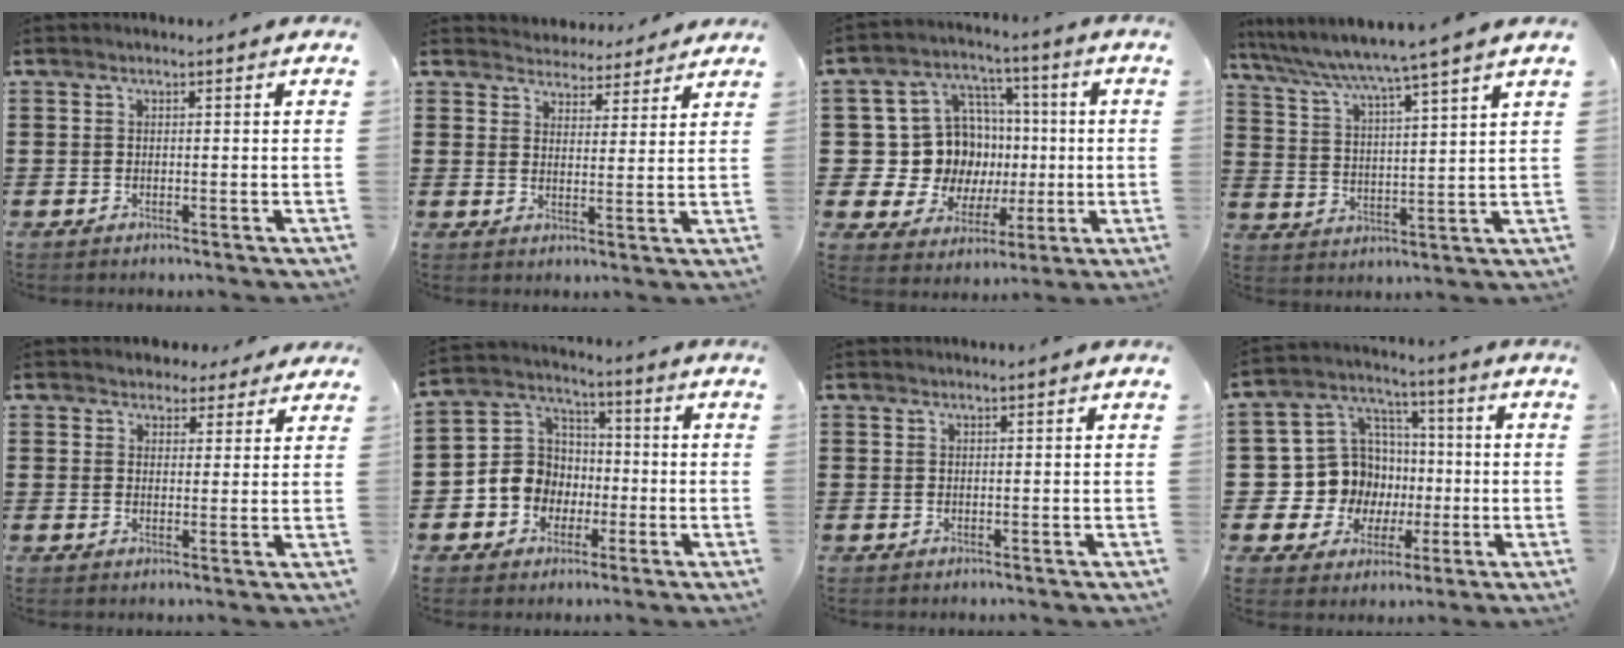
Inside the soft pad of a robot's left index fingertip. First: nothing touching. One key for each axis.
{"total": 4.0, "fx": 3.9, "fy": 0.9, "fz": -0.3, "tx": -0.012, "ty": -0.016, "tz": 0.070}
{"total": 12.8, "fx": 0.9, "fy": 11.9, "fz": 4.6, "tx": -0.120, "ty": 0.002, "tz": 0.031}
{"total": 5.3, "fx": 4.6, "fy": -1.5, "fz": 2.3, "tx": -0.066, "ty": -0.041, "tz": 0.070}
{"total": 3.3, "fx": 2.9, "fy": 1.5, "fz": 0.2, "tx": -0.014, "ty": 0.001, "tz": 0.056}
{"total": 7.9, "fx": -1.6, "fy": 7.5, "fz": 1.8, "tx": -0.079, "ty": 0.011, "tz": -0.033}
{"total": 0.6, "fx": 0.6, "fy": -0.2, "fz": 0.3, "tx": -0.005, "ty": -0.002, "tz": 0.011}
{"total": 11.1, "fx": -0.5, "fy": 10.7, "fz": 2.7, "tx": -0.102, "ty": -0.001, "tz": 0.002}